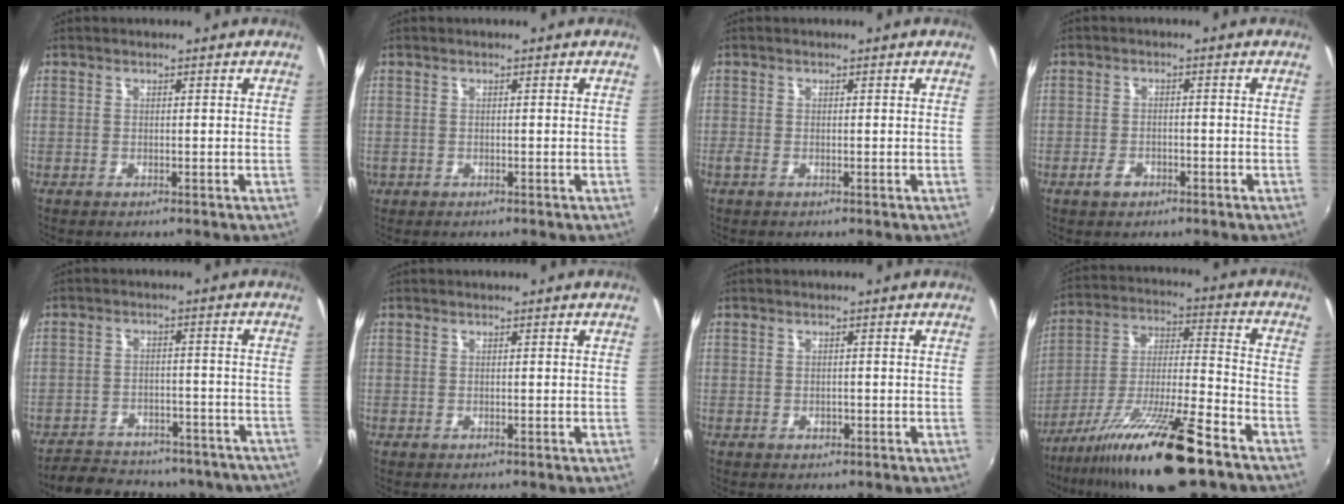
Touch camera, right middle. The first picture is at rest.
{"total": 0.8, "force": [-0.5, 0.6, 0.1], "torque": [-0.005, -0.003, -0.006]}
{"total": 1.0, "force": [-0.6, 0.2, 0.8], "torque": [-0.018, -0.004, -0.013]}
{"total": 2.7, "force": [-1.8, 1.6, 1.4], "torque": [-0.030, 0.000, -0.030]}
{"total": 22.6, "force": [-19.3, 8.7, 7.8], "torque": [-0.160, 0.025, -0.227]}
{"total": 0.0}
{"total": 0.9, "force": [-0.4, 0.8, 0.3], "torque": [-0.004, -0.003, -0.006]}
{"total": 20.6, "force": [-13.9, 2.9, 14.9], "torque": [-0.269, -0.027, -0.242]}